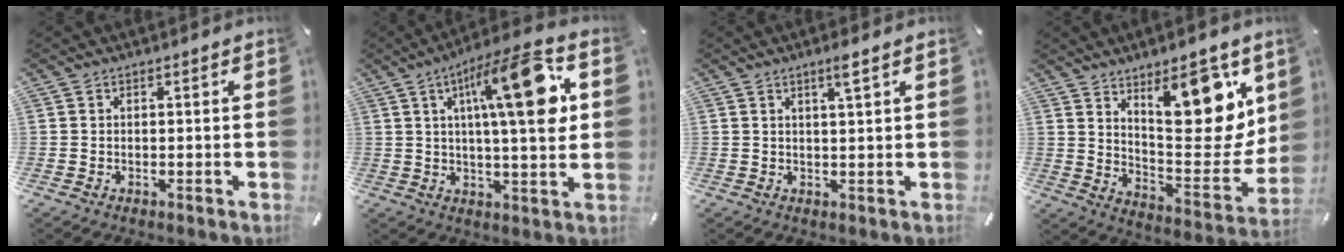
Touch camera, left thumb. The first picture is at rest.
{"total": 19.1, "force": [5.5, 5.1, 17.6], "torque": [-0.270, -0.009, 0.070]}
{"total": 3.1, "force": [1.9, 0.0, 2.5], "torque": [-0.053, -0.001, 0.030]}
{"total": 17.4, "force": [10.8, 7.5, 11.4], "torque": [-0.124, -0.087, 0.178]}